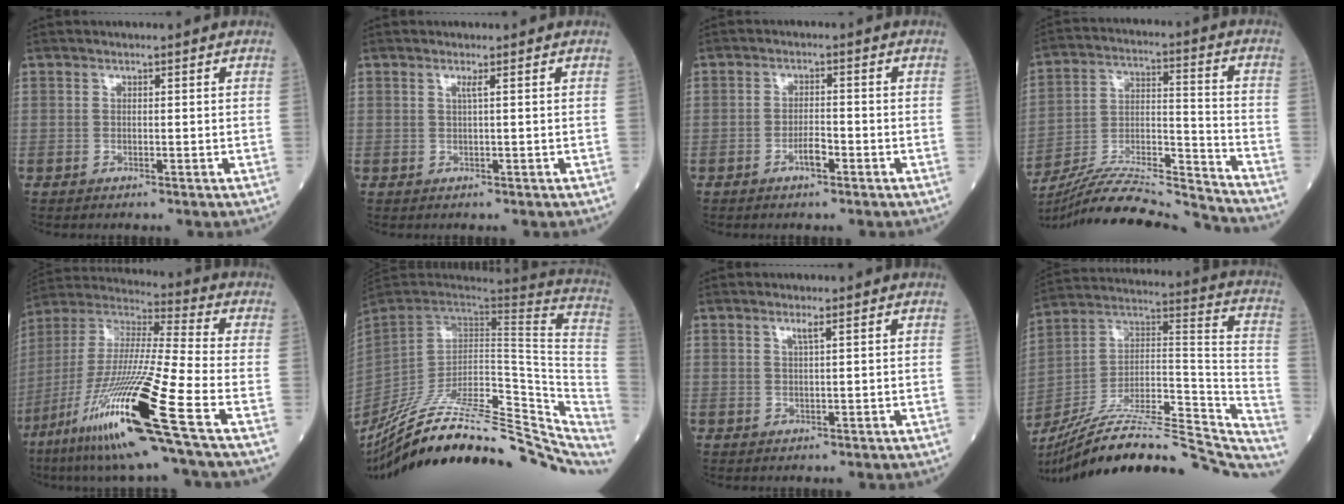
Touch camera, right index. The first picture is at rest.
{"total": 0.8, "force": [0.2, -0.3, 0.7], "torque": [-0.019, -0.002, 0.007]}
{"total": 2.6, "force": [-1.4, 0.7, 2.1], "torque": [-0.037, 0.002, -0.027]}
{"total": 20.3, "force": [-19.5, -0.7, 5.8], "torque": [-0.125, 0.007, -0.325]}
{"total": 23.2, "force": [-10.9, -0.1, 20.5], "torque": [-0.420, -0.056, -0.211]}
{"total": 33.5, "force": [-25.2, 9.9, 19.6], "torque": [-0.260, -0.024, -0.365]}
{"total": 1.2, "force": [0.6, -0.3, 0.9], "torque": [-0.024, -0.004, 0.014]}
{"total": 34.4, "force": [-30.3, 5.1, 15.4], "torque": [-0.191, -0.004, -0.445]}